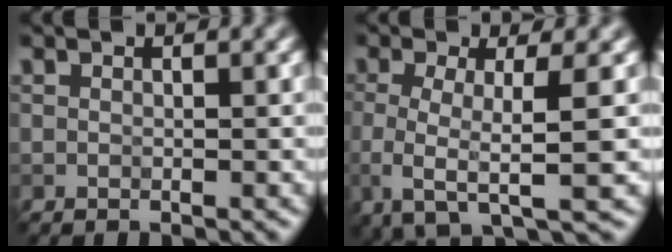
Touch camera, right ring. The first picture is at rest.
{"total": 5.1, "force": [-0.7, 1.4, 4.8], "torque": [-0.083, -0.011, -0.018]}